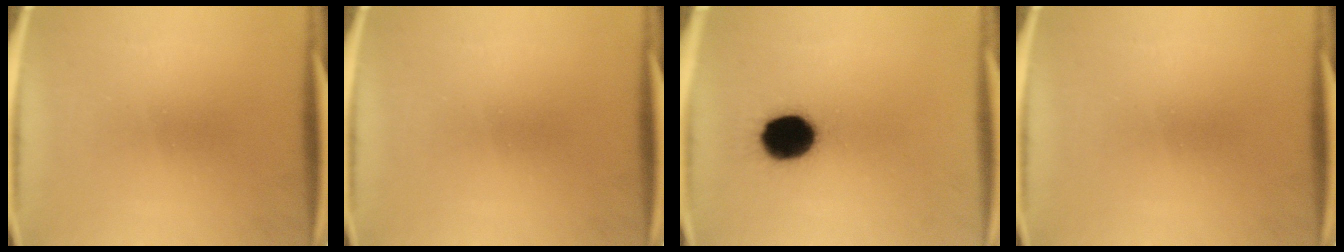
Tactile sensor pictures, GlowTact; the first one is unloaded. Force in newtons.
{"total": 0.0}
{"total": 13.9}
{"total": 0.0}